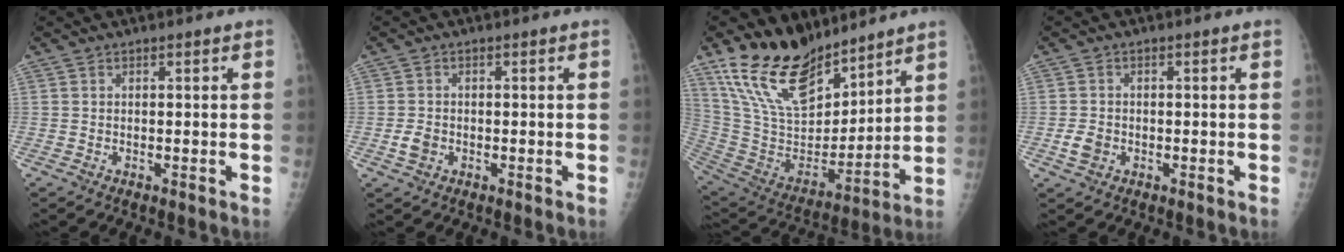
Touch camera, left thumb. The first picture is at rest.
{"total": 2.7, "force": [-0.7, 2.1, 1.5], "torque": [-0.024, 0.002, -0.012]}
{"total": 20.6, "force": [15.8, 9.1, 9.7], "torque": [-0.138, -0.083, 0.299]}
{"total": 3.0, "force": [-0.9, 2.4, 1.6], "torque": [-0.026, 0.002, -0.013]}